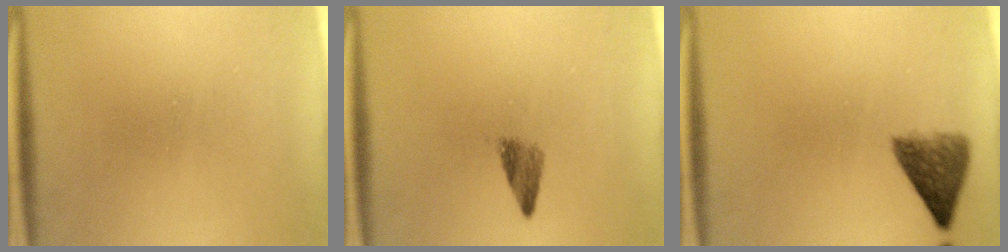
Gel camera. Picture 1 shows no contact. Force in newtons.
{"total": 2.4}
{"total": 5.2}